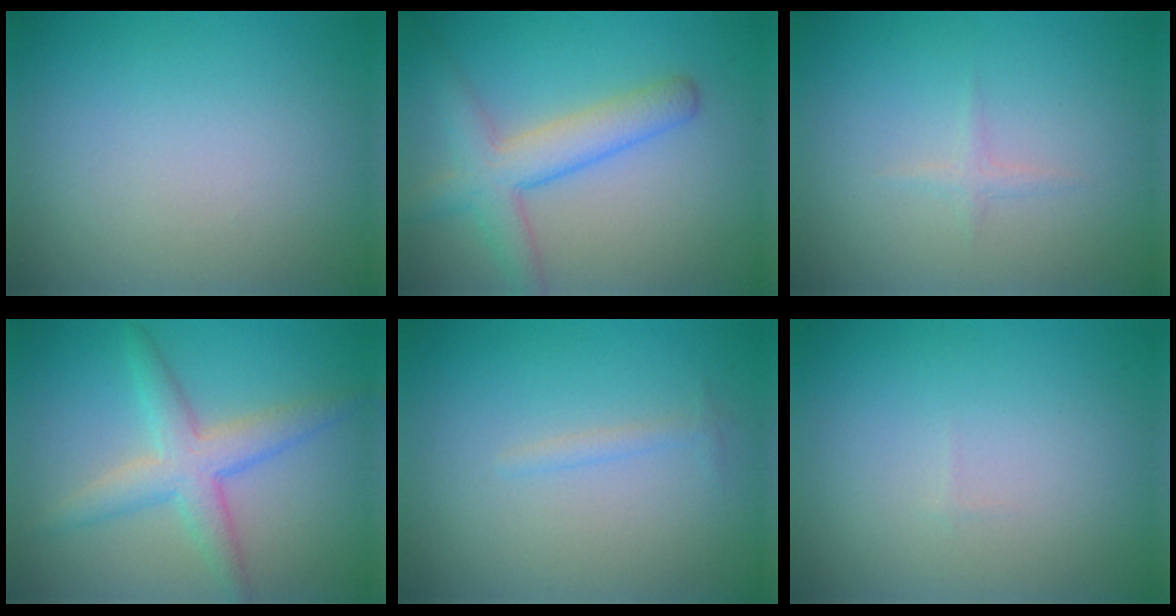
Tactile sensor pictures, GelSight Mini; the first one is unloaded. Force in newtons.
{"total": 4.6, "press": 4.6, "slide": 0.3}
{"total": 0.7, "press": 0.7, "slide": 0.1}
{"total": 4.1, "press": 4.1, "slide": 0.1}
{"total": 0.8, "press": 0.8, "slide": 0.0}
{"total": 0.0}